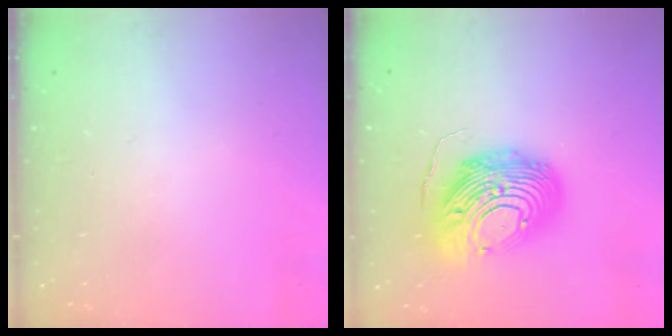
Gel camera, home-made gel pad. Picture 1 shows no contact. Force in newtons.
{"total": 18.1, "press": 18.0, "slide": 1.6}